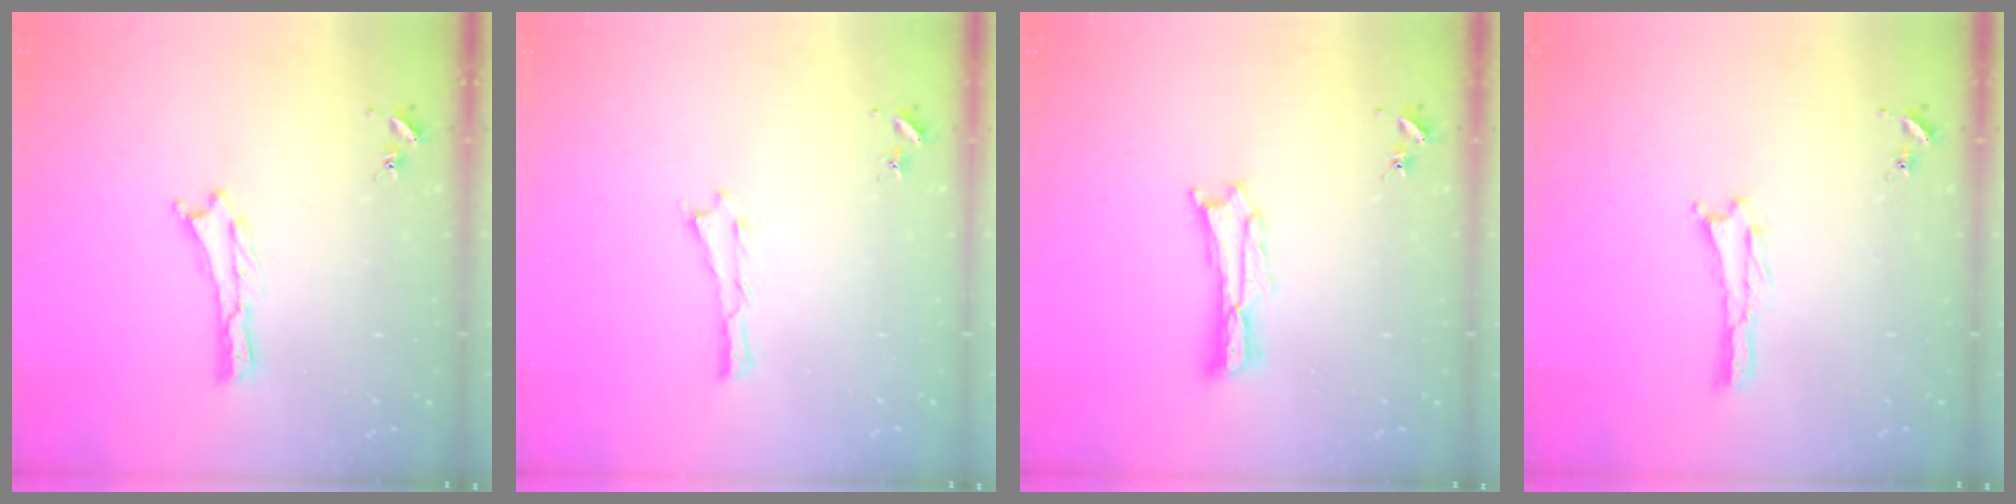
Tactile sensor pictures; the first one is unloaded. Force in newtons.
{"total": 0.0}
{"total": 1.2, "press": 1.2, "slide": 0.2}
{"total": 0.0}